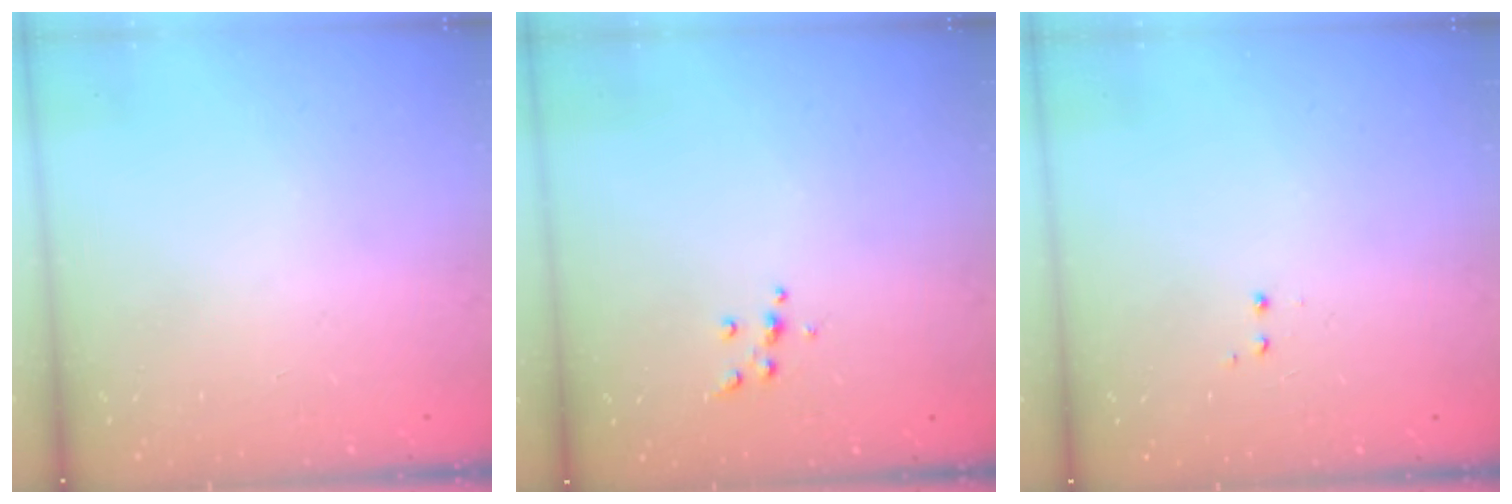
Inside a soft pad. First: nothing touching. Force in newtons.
{"total": 4.5, "press": 4.5, "slide": 0.5}
{"total": 1.2, "press": 1.0, "slide": 0.6}